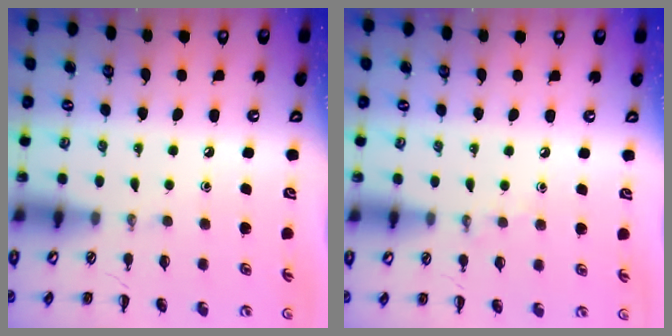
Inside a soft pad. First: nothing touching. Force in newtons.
{"total": 3.7, "press": 3.5, "slide": 1.1}